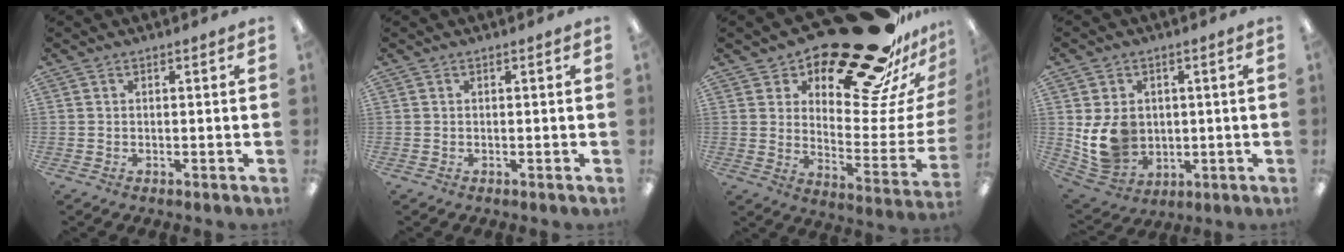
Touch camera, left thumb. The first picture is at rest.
{"total": 0.0}
{"total": 29.2, "force": [22.1, 11.1, 15.6], "torque": [-0.194, -0.157, 0.376]}
{"total": 10.6, "force": [0.6, 9.1, 5.3], "torque": [-0.123, -0.001, 0.019]}